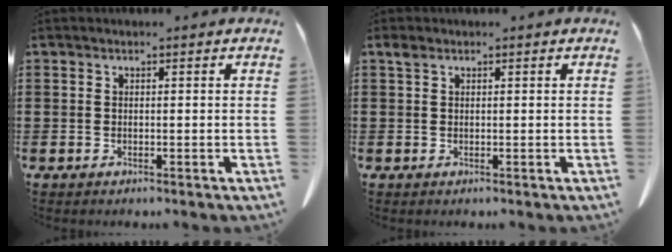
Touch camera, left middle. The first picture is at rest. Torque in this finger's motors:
{"motor_torque": [-0.16, 0.49, -0.58, -0.17]}